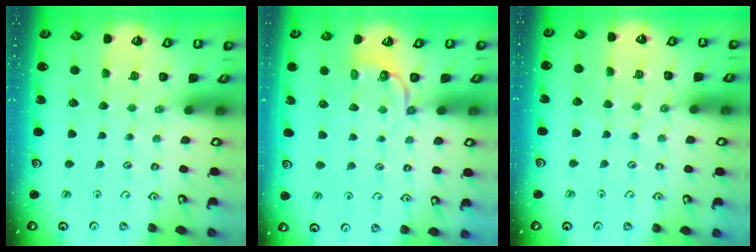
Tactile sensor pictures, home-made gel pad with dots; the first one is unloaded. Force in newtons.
{"total": 3.5, "press": 2.1, "slide": 2.9}
{"total": 3.7, "press": 3.6, "slide": 0.5}